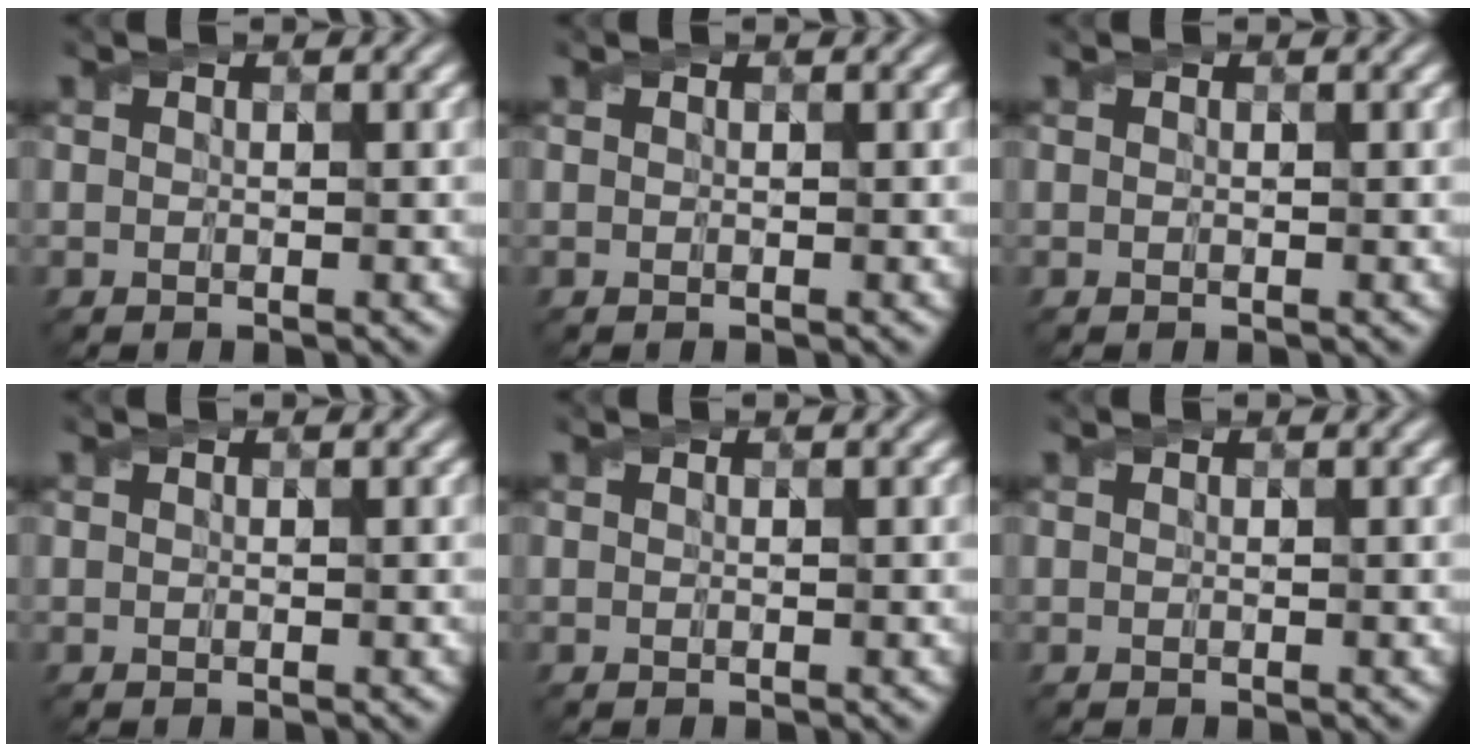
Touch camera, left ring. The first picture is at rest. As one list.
[{"total": 0.0}, {"total": 0.0}, {"total": 0.0}, {"total": 0.0}, {"total": 0.0}]